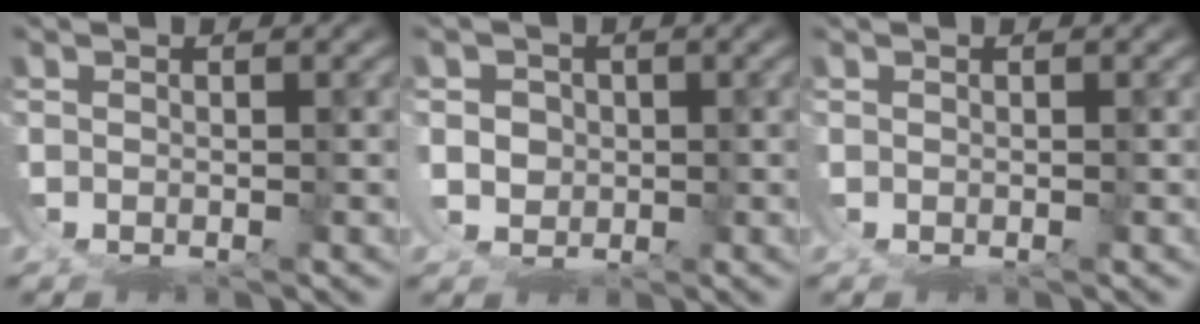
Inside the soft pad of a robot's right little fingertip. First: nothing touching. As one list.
[{"total": 2.8, "force": [0.6, 2.2, 1.6], "torque": [-0.034, -0.008, 0.016]}, {"total": 0.0}]